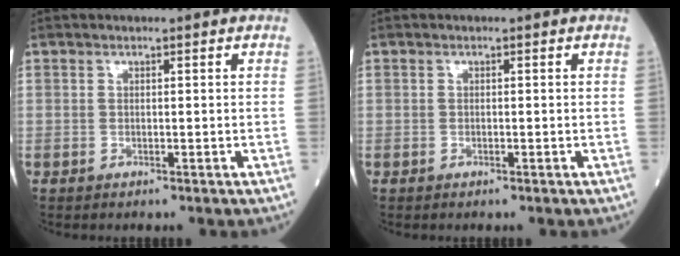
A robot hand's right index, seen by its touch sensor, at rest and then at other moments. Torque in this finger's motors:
{"motor_torque": [-0.12, -0.04, -0.04, -0.01]}